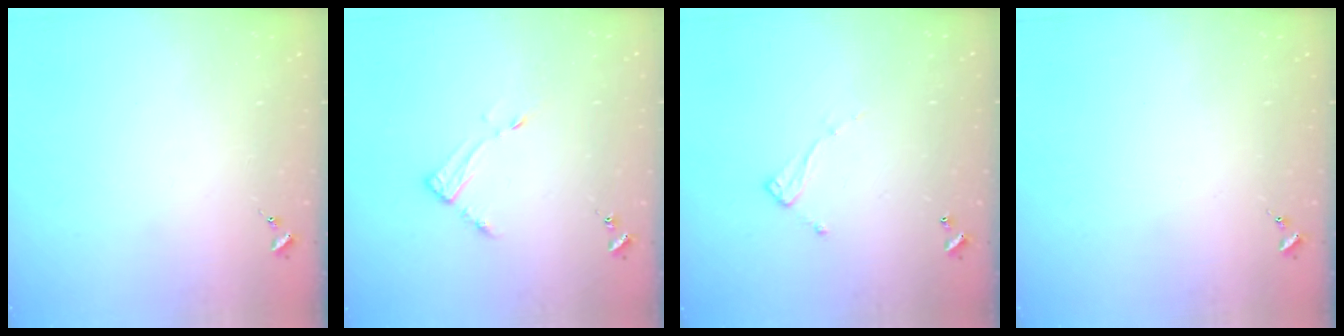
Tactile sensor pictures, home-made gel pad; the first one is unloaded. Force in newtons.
{"total": 4.2, "press": 4.2, "slide": 0.5}
{"total": 6.9, "press": 6.9, "slide": 0.4}
{"total": 0.0}